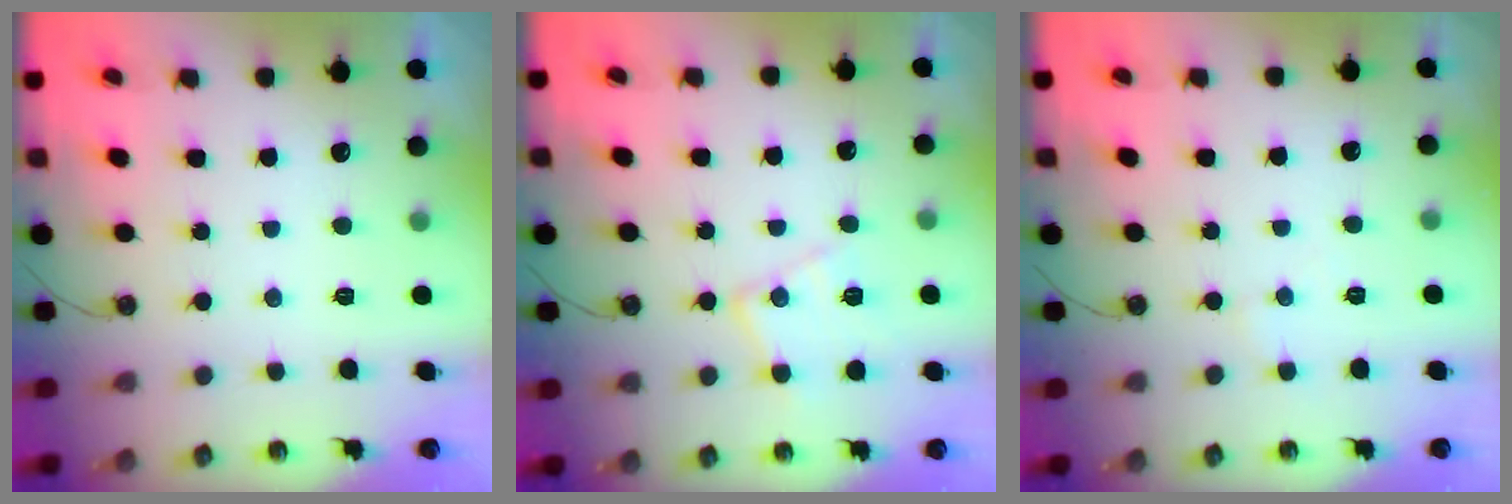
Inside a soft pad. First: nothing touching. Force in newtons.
{"total": 12.7, "press": 12.6, "slide": 0.8}
{"total": 2.6, "press": 2.5, "slide": 0.5}